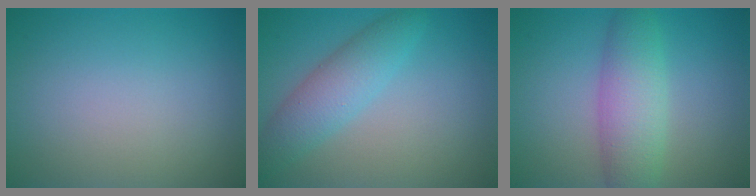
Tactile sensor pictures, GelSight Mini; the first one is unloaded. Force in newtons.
{"total": 3.9, "press": 3.9, "slide": 0.0}
{"total": 5.0, "press": 5.0, "slide": 0.1}